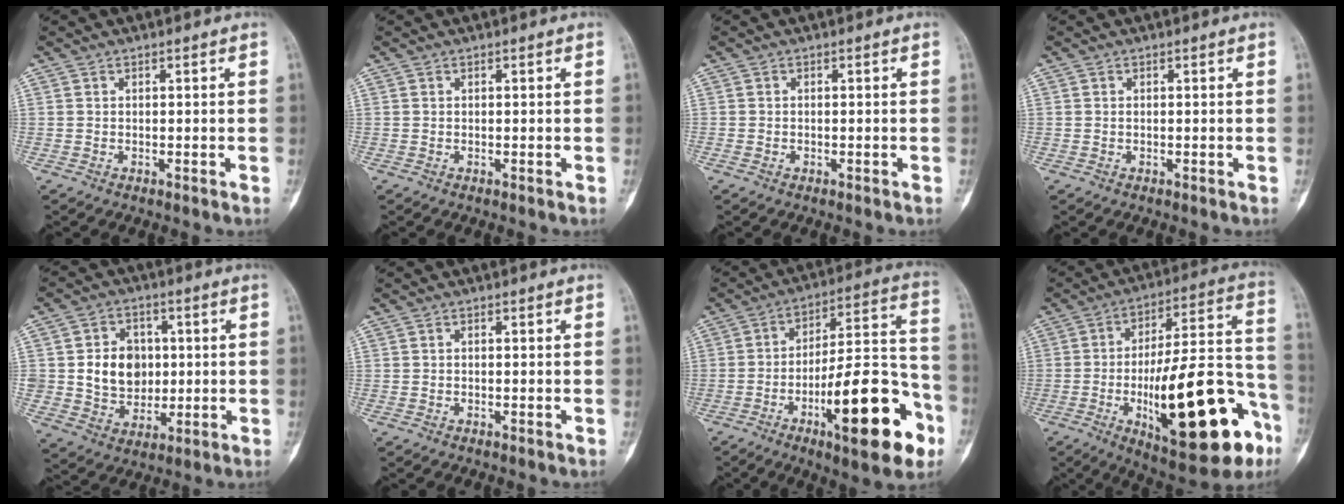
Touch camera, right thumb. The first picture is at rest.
{"total": 0.0}
{"total": 0.6, "force": [-0.3, 0.5, 0.2], "torque": [-0.001, 0.004, -0.005]}
{"total": 0.0}
{"total": 10.8, "force": [1.1, 9.0, 6.0], "torque": [-0.055, -0.003, 0.025]}
{"total": 0.0}
{"total": 23.5, "force": [-10.0, 6.9, 20.1], "torque": [-0.280, 0.060, -0.149]}
{"total": 29.1, "force": [-10.7, 9.6, 25.3], "torque": [-0.346, 0.048, -0.146]}